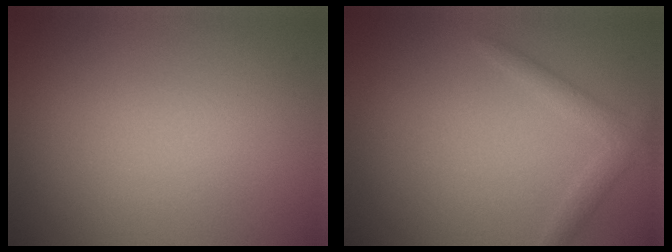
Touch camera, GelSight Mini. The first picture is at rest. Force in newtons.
{"total": 1.7, "press": 1.7, "slide": 0.1}